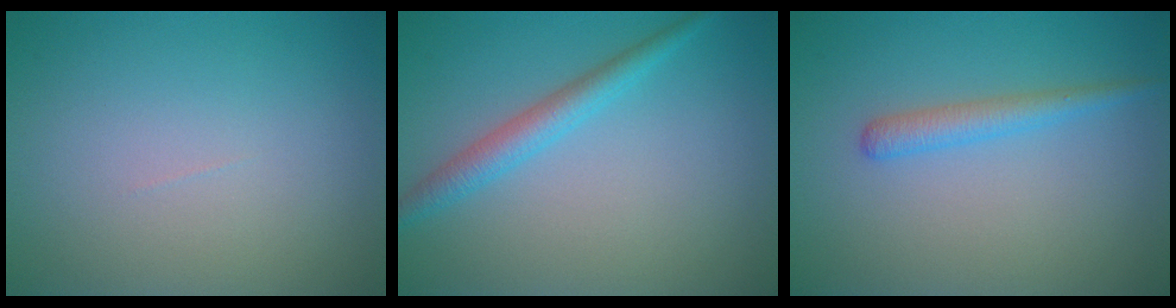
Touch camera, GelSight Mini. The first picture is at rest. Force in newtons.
{"total": 2.7, "press": 2.7, "slide": 0.1}
{"total": 2.0, "press": 2.0, "slide": 0.1}